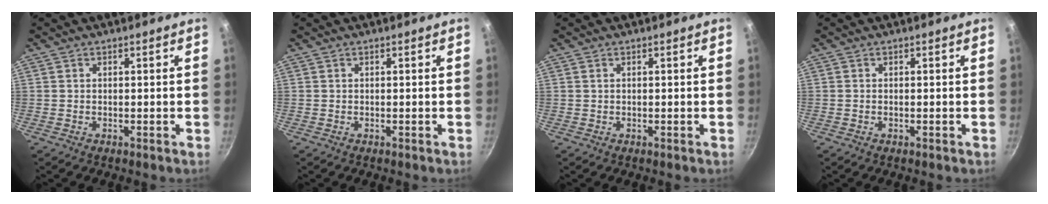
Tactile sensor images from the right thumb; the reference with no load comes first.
{"total": 0.0}
{"total": 0.0}
{"total": 0.0}